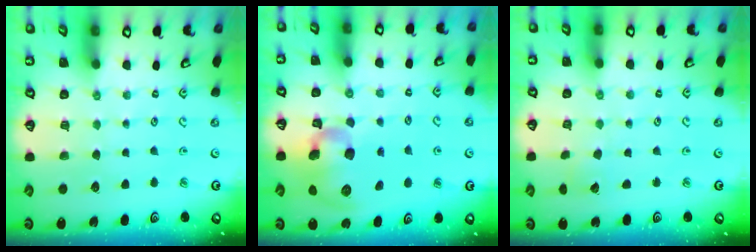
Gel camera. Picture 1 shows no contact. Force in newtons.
{"total": 14.7, "press": 14.5, "slide": 2.2}
{"total": 2.7, "press": 2.7, "slide": 0.3}